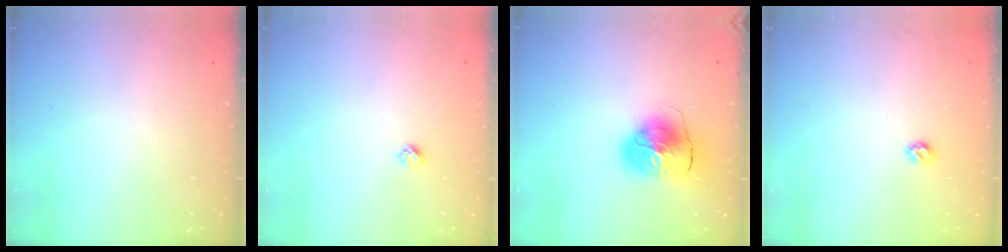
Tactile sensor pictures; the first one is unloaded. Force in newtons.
{"total": 2.4, "press": 2.4, "slide": 0.2}
{"total": 12.3, "press": 12.2, "slide": 1.6}
{"total": 5.3, "press": 5.3, "slide": 0.7}